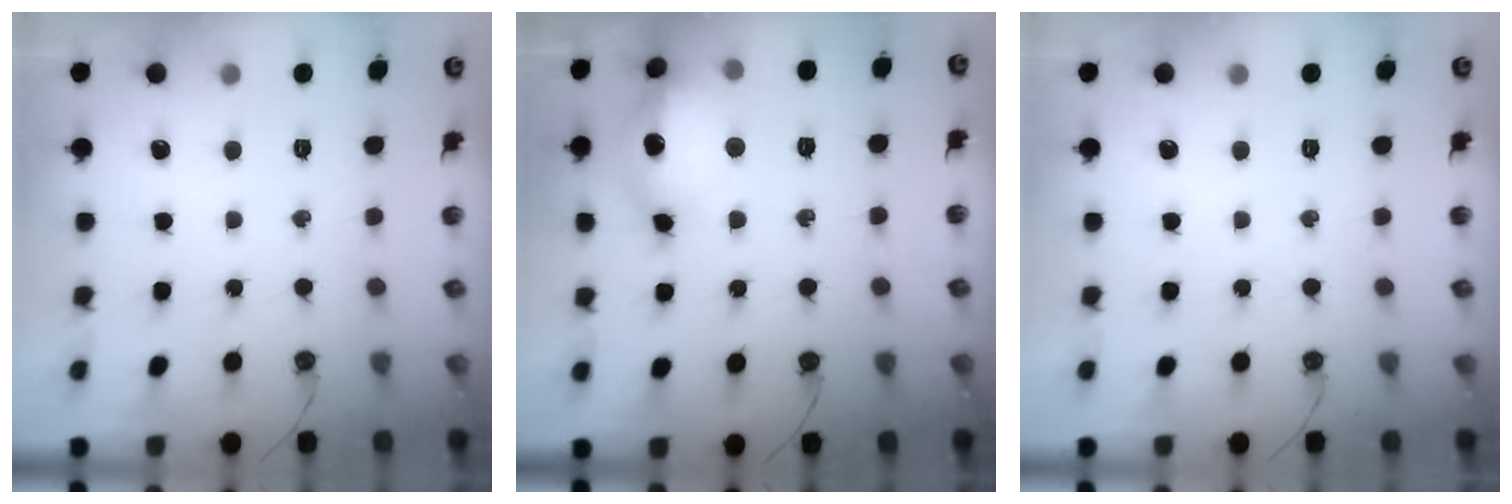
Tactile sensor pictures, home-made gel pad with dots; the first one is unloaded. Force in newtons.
{"total": 16.8, "press": 16.7, "slide": 1.4}
{"total": 0.0}